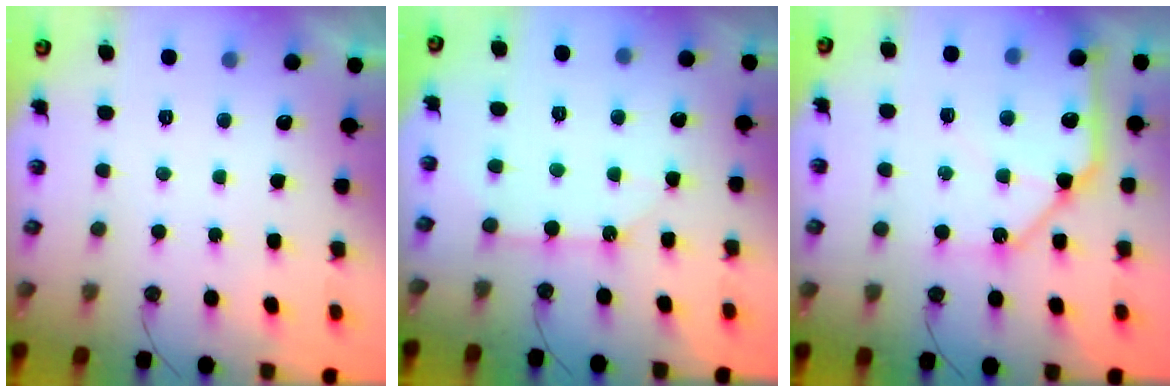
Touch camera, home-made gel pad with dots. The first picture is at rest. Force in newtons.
{"total": 8.0, "press": 8.0, "slide": 0.4}
{"total": 15.9, "press": 15.9, "slide": 1.3}